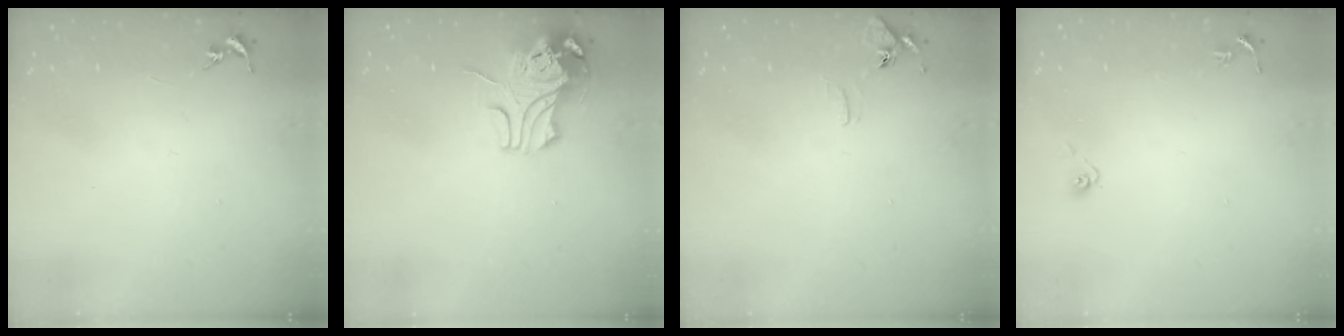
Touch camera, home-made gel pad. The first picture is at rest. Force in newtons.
{"total": 9.8, "press": 9.7, "slide": 1.4}
{"total": 6.2, "press": 6.1, "slide": 0.6}
{"total": 3.9, "press": 3.3, "slide": 2.0}